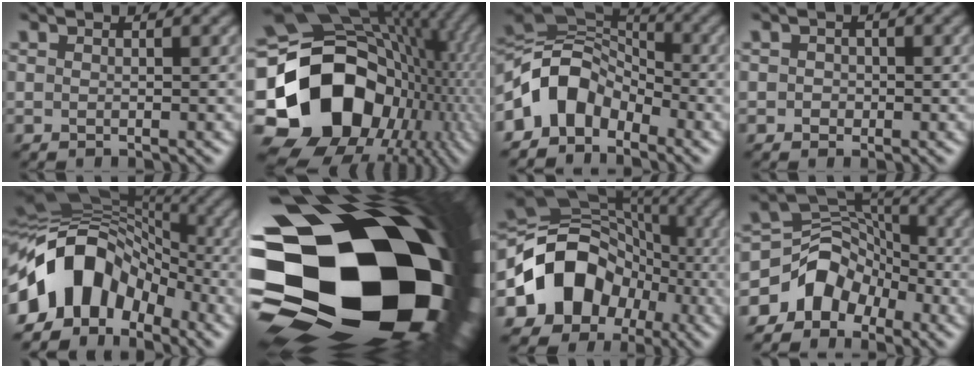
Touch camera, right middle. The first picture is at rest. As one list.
[{"total": 19.2, "force": [-2.8, 15.5, 11.0], "torque": [-0.221, -0.020, -0.040]}, {"total": 7.0, "force": [-3.6, 4.7, 3.8], "torque": [-0.055, 0.012, -0.084]}, {"total": 1.0, "force": [-0.1, 0.9, 0.3], "torque": [0.003, -0.004, -0.004]}, {"total": 11.6, "force": [-4.6, 7.8, 7.3], "torque": [-0.117, 0.024, -0.099]}, {"total": 23.6, "force": [-3.1, 16.2, 16.9], "torque": [-0.294, -0.062, -0.048]}, {"total": 10.8, "force": [-3.2, 8.8, 5.3], "torque": [-0.085, 0.011, -0.070]}, {"total": 6.1, "force": [-3.4, 4.5, 2.3], "torque": [-0.023, 0.009, -0.069]}]